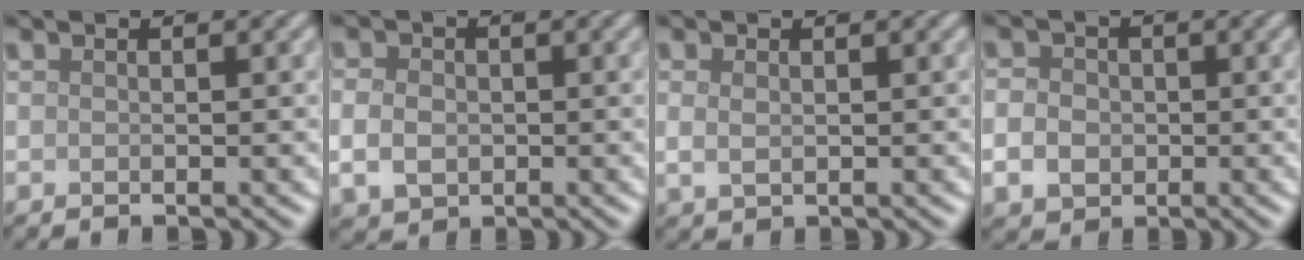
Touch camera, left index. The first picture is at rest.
{"total": 2.9, "force": [-0.3, 2.3, 1.7], "torque": [-0.035, -0.001, -0.009]}
{"total": 1.3, "force": [0.3, 0.8, 0.9], "torque": [-0.023, -0.003, 0.009]}
{"total": 3.2, "force": [-0.5, 2.8, 1.6], "torque": [-0.025, 0.000, -0.013]}